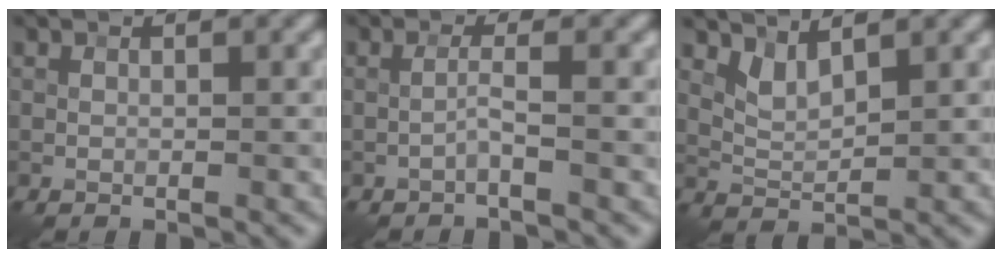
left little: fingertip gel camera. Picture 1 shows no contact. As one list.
[{"total": 1.2, "force": [-0.7, -0.2, 1.0], "torque": [-0.020, 0.008, -0.017]}, {"total": 2.2, "force": [1.6, 0.8, 1.4], "torque": [-0.034, -0.009, 0.037]}]